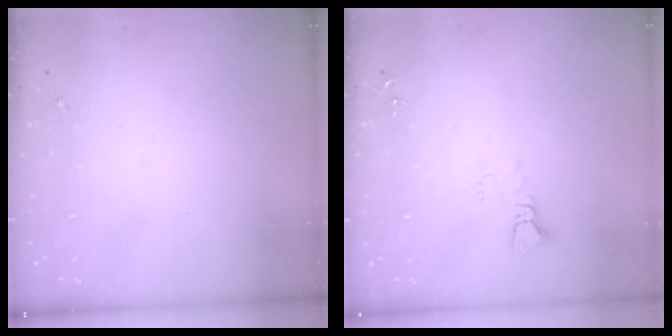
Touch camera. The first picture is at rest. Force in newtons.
{"total": 3.4, "press": 3.4, "slide": 0.4}